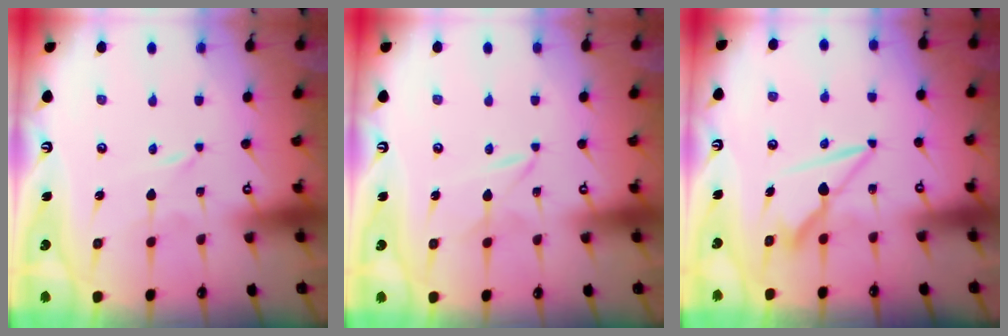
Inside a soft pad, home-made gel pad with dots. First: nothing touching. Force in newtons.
{"total": 2.0, "press": 2.0, "slide": 0.3}
{"total": 7.7, "press": 7.7, "slide": 0.3}